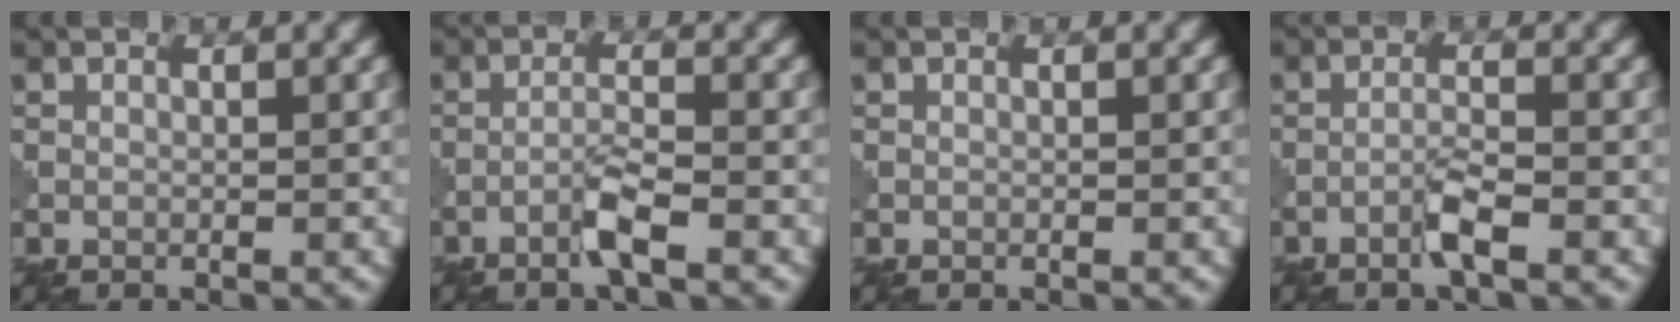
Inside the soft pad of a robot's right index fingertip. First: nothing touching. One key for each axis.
{"total": 2.6, "fx": -1.6, "fy": 0.0, "fz": 2.0, "tx": -0.041, "ty": 0.008, "tz": -0.036}
{"total": 0.0}
{"total": 2.2, "fx": -1.3, "fy": 0.0, "fz": 1.8, "tx": -0.035, "ty": 0.007, "tz": -0.031}